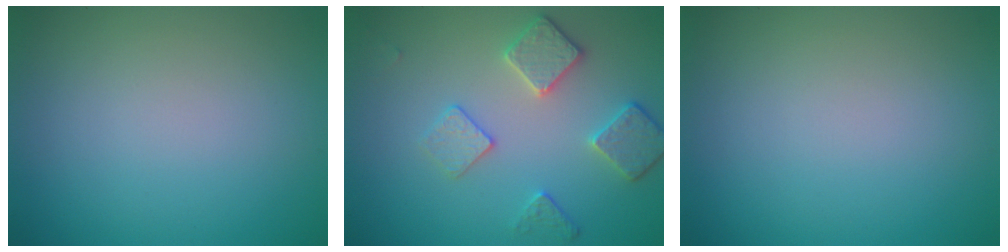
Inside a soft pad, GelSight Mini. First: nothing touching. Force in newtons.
{"total": 3.4, "press": 3.2, "slide": 1.2}
{"total": 0.0}